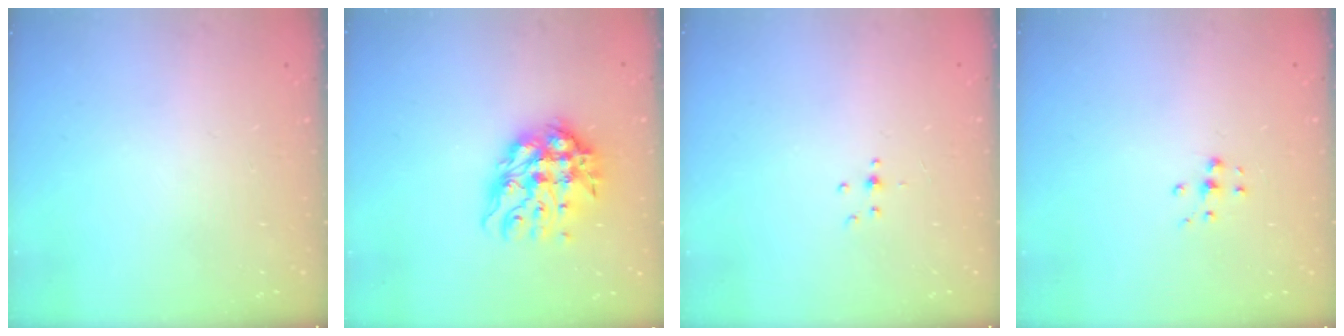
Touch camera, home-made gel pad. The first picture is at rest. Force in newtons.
{"total": 11.6, "press": 11.5, "slide": 1.5}
{"total": 3.0, "press": 2.8, "slide": 1.1}
{"total": 6.4, "press": 6.3, "slide": 0.5}